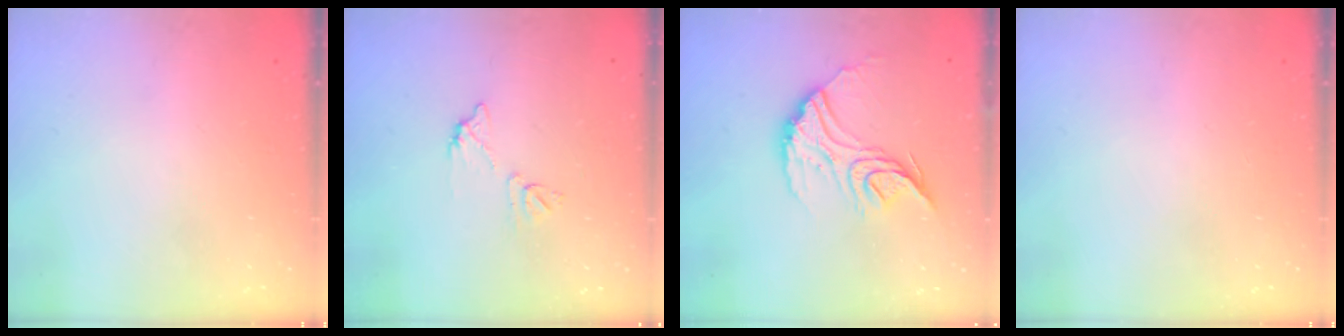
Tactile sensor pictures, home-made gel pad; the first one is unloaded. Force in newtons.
{"total": 6.6, "press": 6.6, "slide": 0.4}
{"total": 14.7, "press": 14.6, "slide": 1.3}
{"total": 0.0}